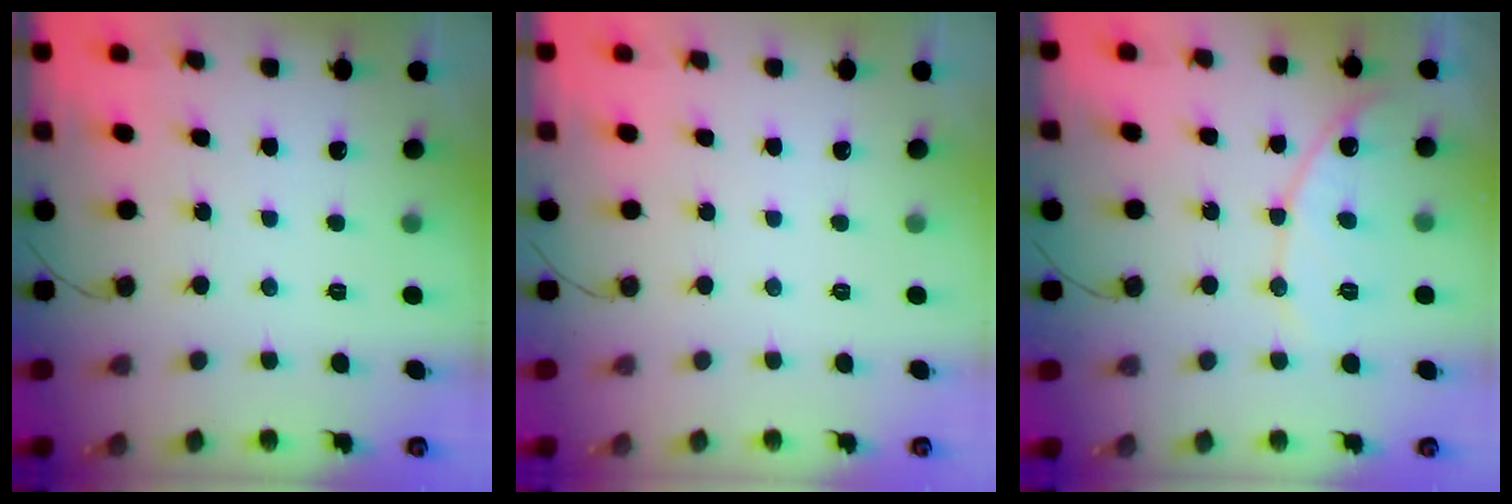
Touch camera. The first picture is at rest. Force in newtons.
{"total": 0.0}
{"total": 10.1, "press": 10.1, "slide": 0.8}